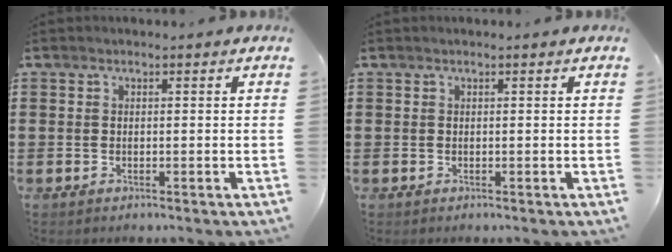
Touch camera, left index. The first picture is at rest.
{"total": 0.0}